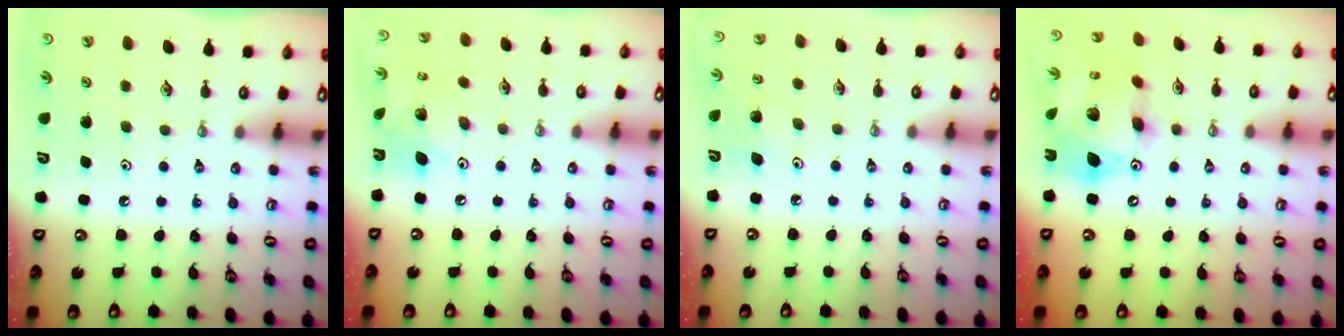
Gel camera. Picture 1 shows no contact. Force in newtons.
{"total": 8.9, "press": 8.9, "slide": 0.8}
{"total": 4.4, "press": 4.0, "slide": 1.9}
{"total": 16.8, "press": 16.7, "slide": 1.8}